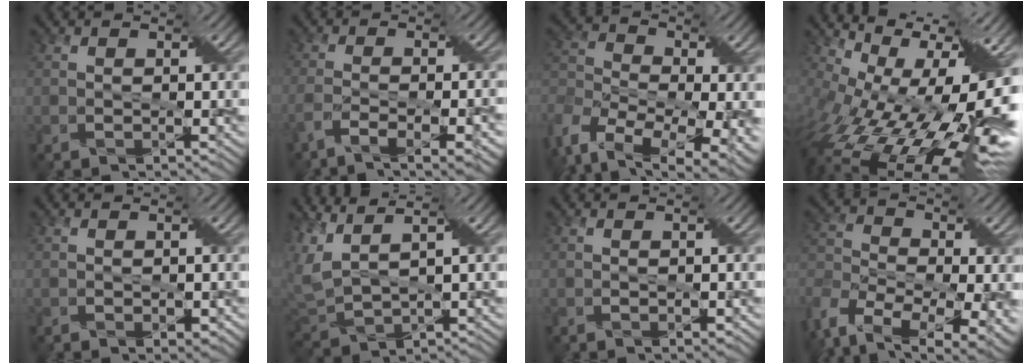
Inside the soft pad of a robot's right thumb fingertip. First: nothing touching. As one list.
[{"total": 7.0, "force": [-4.4, 1.4, 5.2], "torque": [-0.094, -0.004, -0.079]}, {"total": 13.2, "force": [-5.0, 8.2, 9.1], "torque": [-0.229, -0.019, -0.061]}, {"total": 18.4, "force": [-0.1, 9.6, 15.7], "torque": [-0.252, -0.026, 0.015]}, {"total": 1.3, "force": [-0.1, 0.8, 1.0], "torque": [-0.017, -0.006, 0.002]}, {"total": 6.9, "force": [2.6, 2.4, 5.9], "torque": [-0.161, 0.005, 0.050]}, {"total": 0.6, "force": [0.0, 0.3, 0.5], "torque": [-0.008, 0.001, 0.000]}, {"total": 12.9, "force": [-6.2, 7.6, 8.3], "torque": [-0.215, -0.020, -0.088]}]